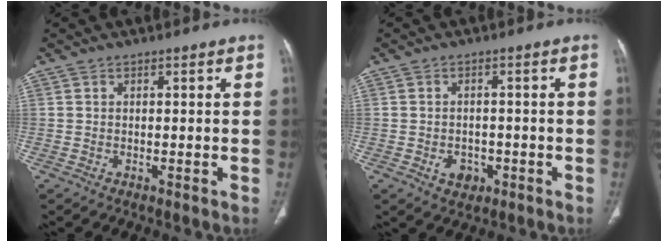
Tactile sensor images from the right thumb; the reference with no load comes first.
{"total": 3.6, "force": [-1.4, 2.8, 1.9], "torque": [-0.019, 0.007, -0.014]}